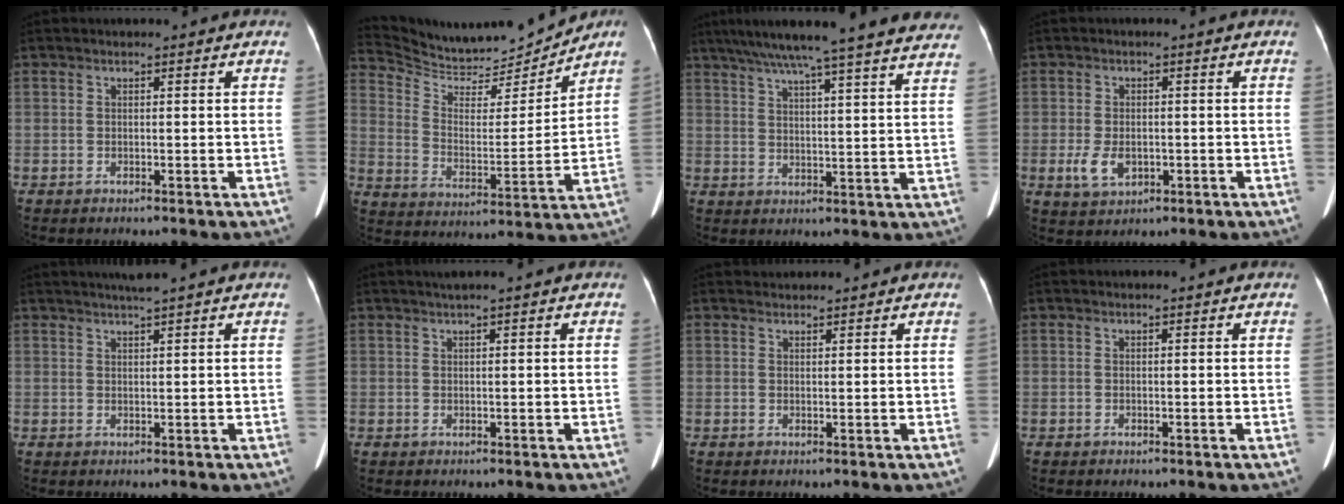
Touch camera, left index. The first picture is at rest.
{"total": 12.9, "force": [12.8, 1.3, 1.2], "torque": [-0.039, -0.012, 0.220]}
{"total": 25.4, "force": [22.2, 1.0, 12.4], "torque": [-0.203, -0.010, 0.279]}
{"total": 4.3, "force": [-2.6, 2.6, 2.4], "torque": [-0.054, -0.008, -0.036]}
{"total": 2.7, "force": [2.2, -0.7, 1.4], "torque": [-0.019, 0.008, 0.040]}
{"total": 1.1, "force": [0.7, -0.2, 0.9], "torque": [-0.020, 0.008, 0.019]}
{"total": 1.1, "force": [1.1, 0.1, -0.2], "torque": [-0.004, 0.011, 0.021]}
{"total": 0.0}